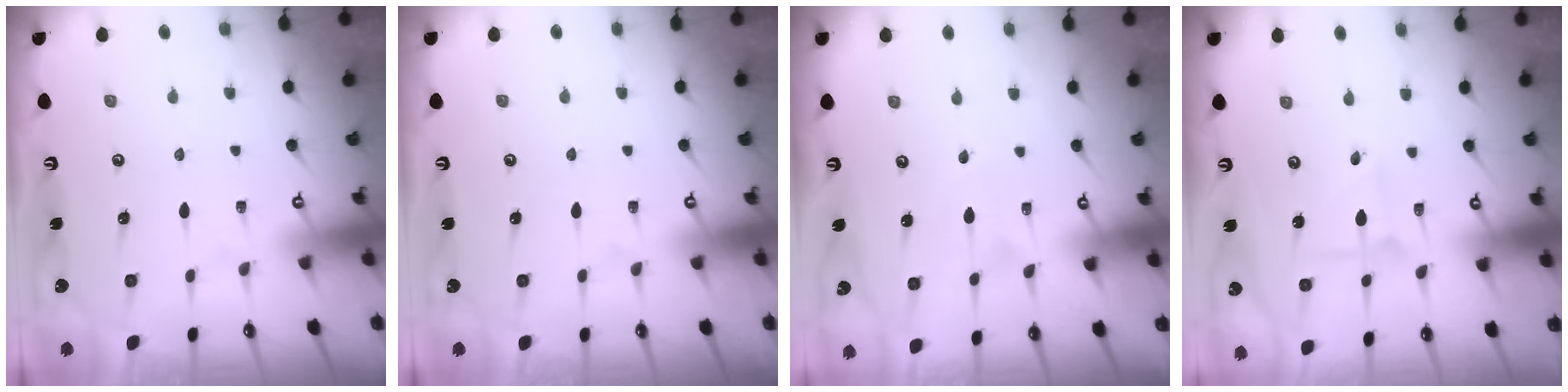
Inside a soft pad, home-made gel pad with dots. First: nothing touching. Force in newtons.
{"total": 0.0}
{"total": 3.2, "press": 3.2, "slide": 0.3}
{"total": 2.0, "press": 2.0, "slide": 0.3}